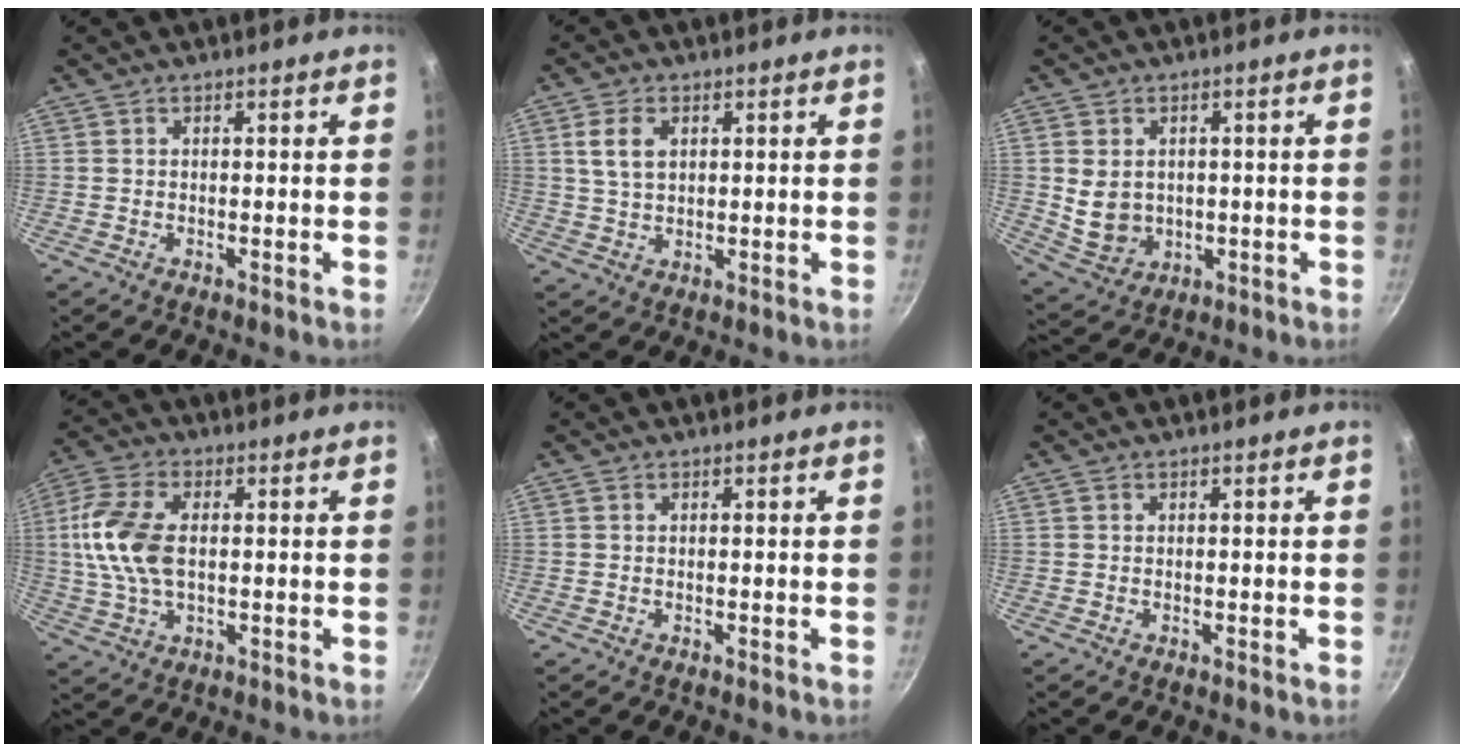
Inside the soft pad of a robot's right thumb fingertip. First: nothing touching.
{"total": 5.4, "force": [1.7, 3.5, 3.7], "torque": [-0.061, -0.001, 0.035]}
{"total": 7.5, "force": [0.2, 6.3, 4.2], "torque": [-0.060, -0.007, 0.025]}
{"total": 12.3, "force": [0.9, 7.0, 10.0], "torque": [-0.202, 0.014, 0.010]}
{"total": 0.0}
{"total": 0.0}